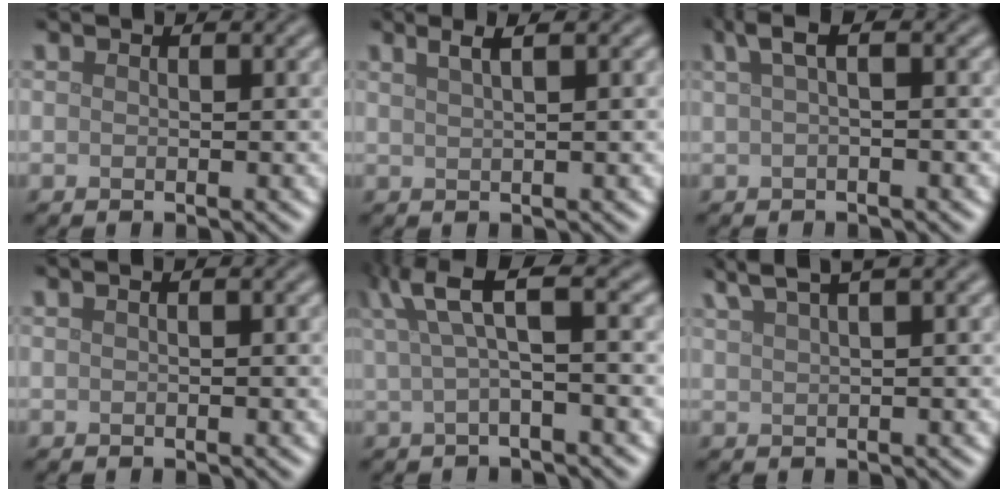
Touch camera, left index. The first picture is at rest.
{"total": 2.6, "force": [1.5, 0.8, 1.9], "torque": [-0.014, 0.006, 0.010]}
{"total": 2.4, "force": [0.8, 0.6, 2.2], "torque": [-0.038, 0.009, 0.012]}
{"total": 0.8, "force": [0.3, 0.3, 0.7], "torque": [-0.009, 0.003, -0.002]}
{"total": 4.5, "force": [1.8, 0.8, 4.0], "torque": [-0.073, 0.017, 0.032]}
{"total": 4.7, "force": [3.5, 0.9, 3.0], "torque": [-0.041, 0.018, 0.049]}